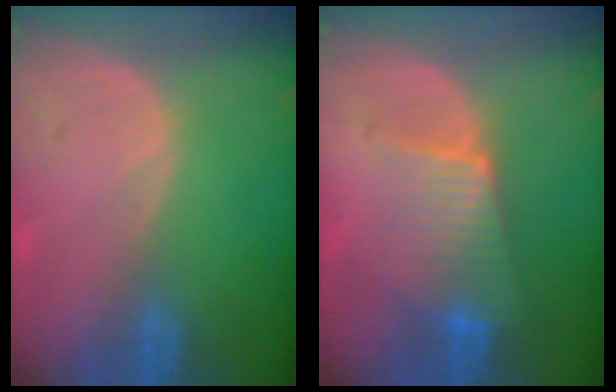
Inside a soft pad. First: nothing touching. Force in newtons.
{"total": 6.6, "press": 6.2, "slide": 2.3}